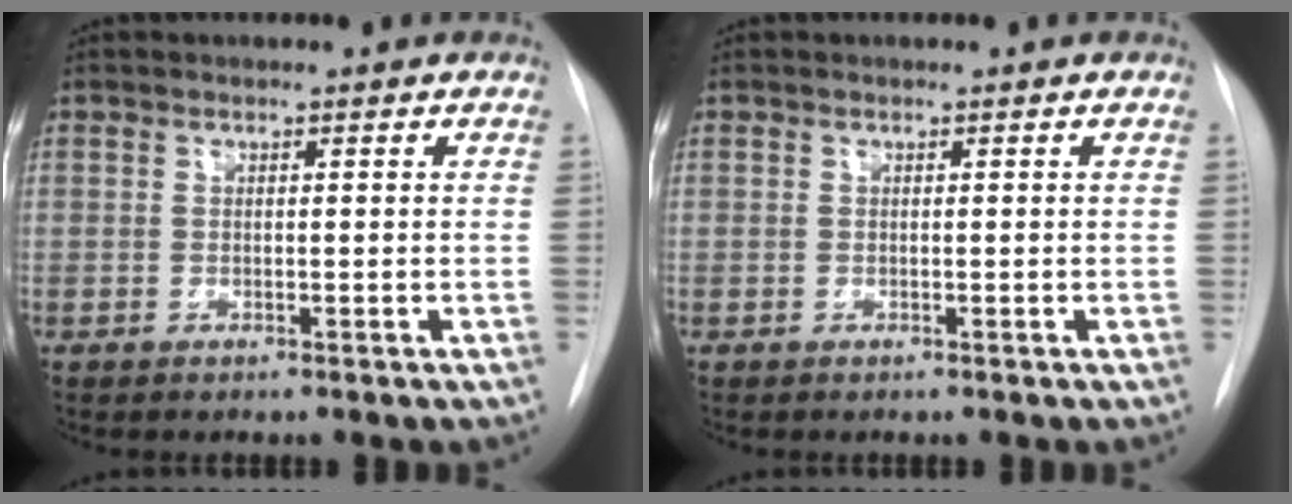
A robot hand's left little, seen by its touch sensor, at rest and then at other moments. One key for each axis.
{"total": 0.0}